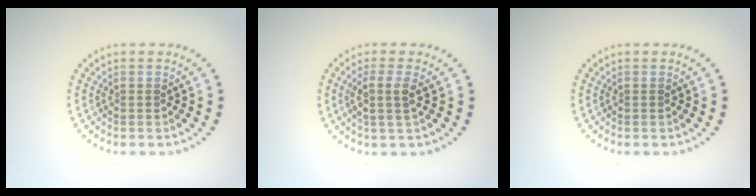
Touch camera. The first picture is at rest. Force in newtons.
{"total": 2.4, "press": 2.0, "slide": 1.3}
{"total": 0.0}